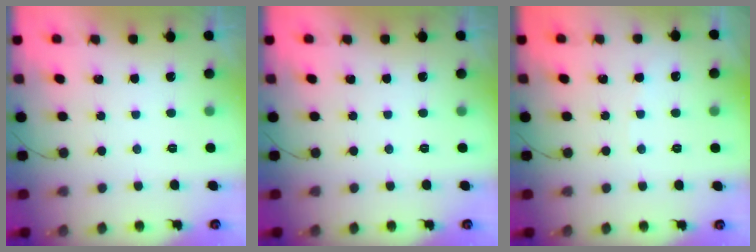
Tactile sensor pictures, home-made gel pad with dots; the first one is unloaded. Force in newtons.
{"total": 0.0}
{"total": 2.0, "press": 2.0, "slide": 0.3}